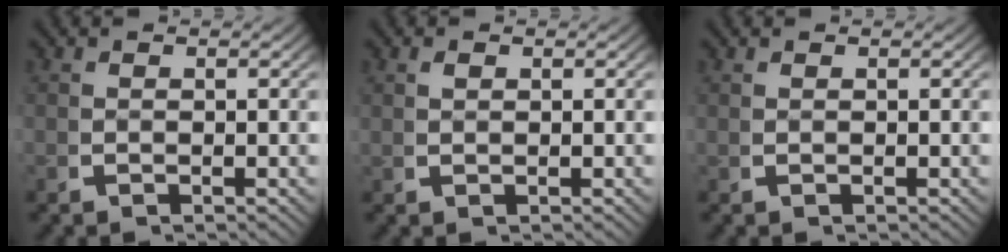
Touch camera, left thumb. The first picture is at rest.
{"total": 0.7, "force": [0.6, 0.2, 0.3], "torque": [-0.010, -0.003, 0.016]}
{"total": 0.0}